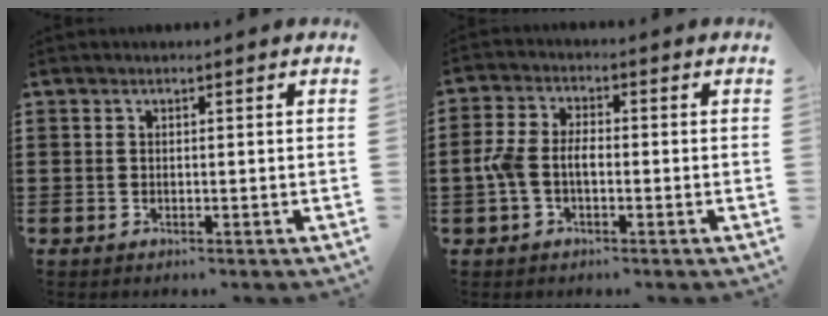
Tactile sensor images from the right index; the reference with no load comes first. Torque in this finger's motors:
{"motor_torque": [1.28, 0.38, 0.55, 0.16]}